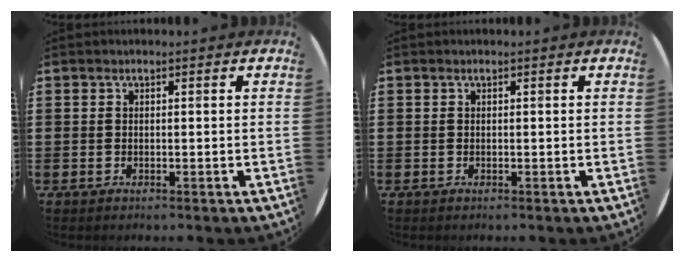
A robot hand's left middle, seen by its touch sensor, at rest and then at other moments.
{"total": 0.0}